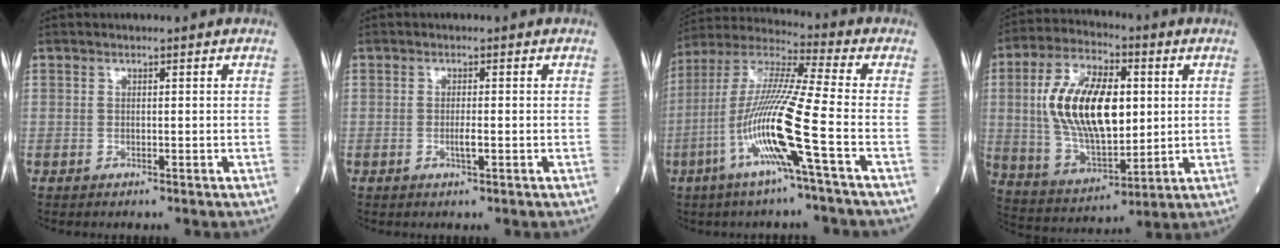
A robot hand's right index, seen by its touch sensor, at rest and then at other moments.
{"total": 1.5, "force": [-0.5, 0.1, 1.4], "torque": [-0.032, -0.002, -0.009]}
{"total": 15.0, "force": [-5.5, -1.1, 13.9], "torque": [-0.293, -0.008, -0.114]}
{"total": 17.2, "force": [2.3, 7.5, 15.3], "torque": [-0.303, 0.013, 0.046]}